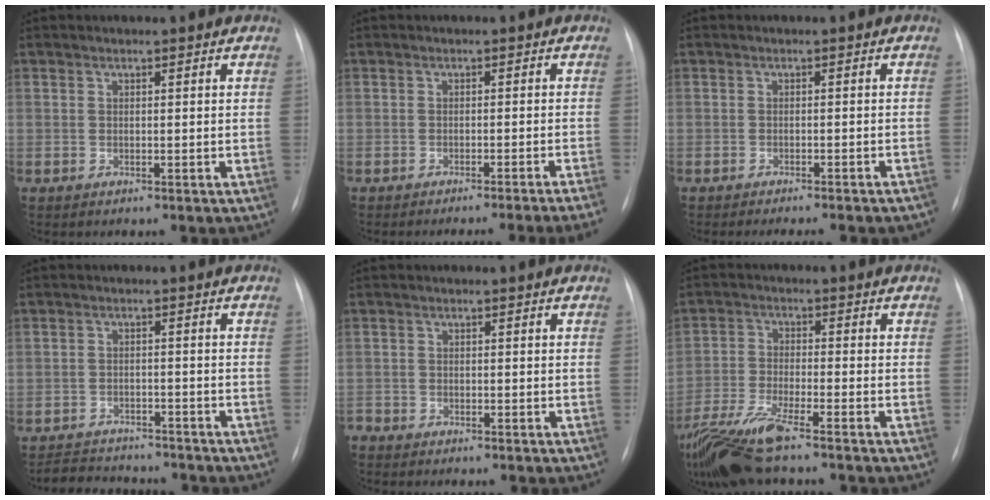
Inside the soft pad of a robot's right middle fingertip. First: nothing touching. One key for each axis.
{"total": 9.9, "fx": -8.8, "fy": -2.6, "fz": 3.6, "tx": -0.013, "ty": -0.022, "tz": -0.105}
{"total": 7.4, "fx": -6.4, "fy": -0.8, "fz": 3.7, "tx": -0.022, "ty": -0.008, "tz": -0.080}
{"total": 8.2, "fx": -7.6, "fy": 2.4, "fz": 1.8, "tx": -0.030, "ty": 0.004, "tz": -0.108}
{"total": 1.9, "fx": -1.8, "fy": 0.5, "fz": 0.2, "tx": -0.003, "ty": -0.004, "tz": -0.029}
{"total": 10.7, "fx": -8.3, "fy": 0.7, "fz": 6.6, "tx": -0.138, "ty": -0.029, "tz": -0.155}